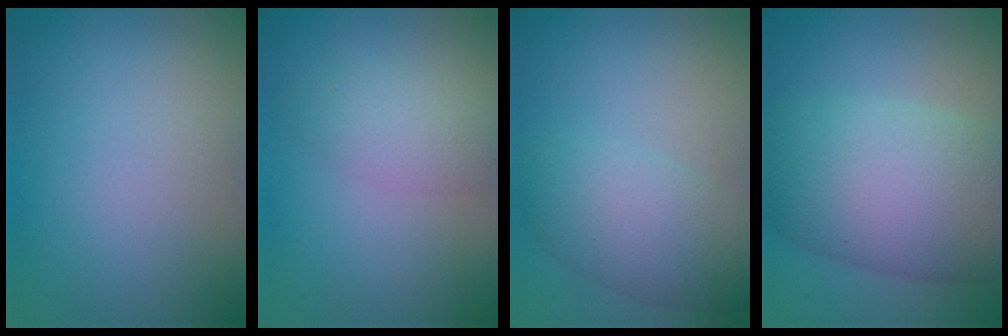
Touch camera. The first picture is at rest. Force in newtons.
{"total": 2.8, "press": 2.8, "slide": 0.1}
{"total": 4.8, "press": 4.8, "slide": 0.1}
{"total": 10.7, "press": 10.7, "slide": 0.2}